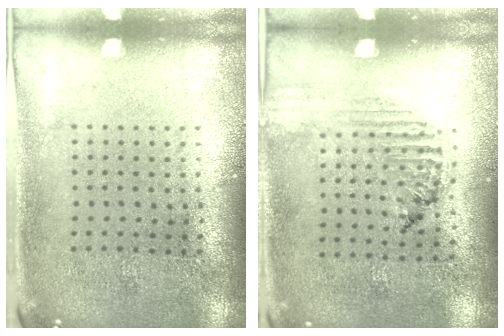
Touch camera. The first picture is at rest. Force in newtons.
{"total": 1.3, "press": 1.3, "slide": 0.2}